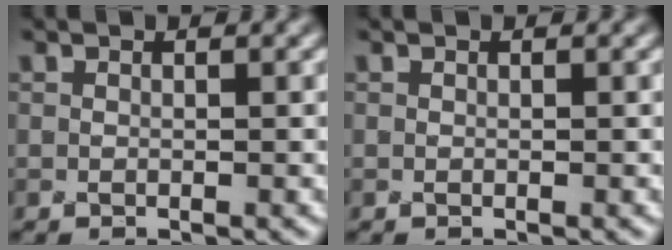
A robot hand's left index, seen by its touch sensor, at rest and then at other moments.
{"total": 0.0}